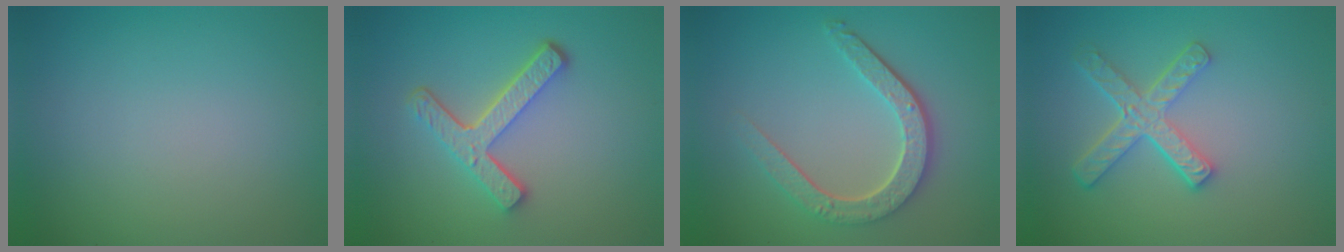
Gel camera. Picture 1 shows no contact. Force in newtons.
{"total": 4.6, "press": 3.4, "slide": 3.0}
{"total": 4.9, "press": 3.7, "slide": 3.1}
{"total": 4.5, "press": 3.3, "slide": 3.0}